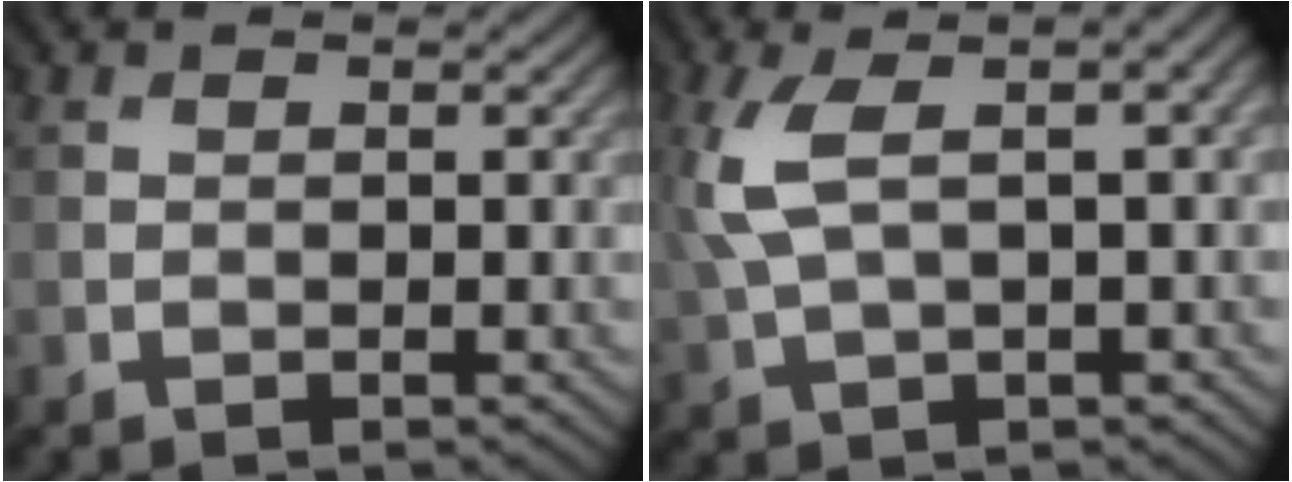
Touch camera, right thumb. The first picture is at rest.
{"total": 6.5, "force": [1.6, 2.4, 5.8], "torque": [-0.150, 0.010, 0.030]}